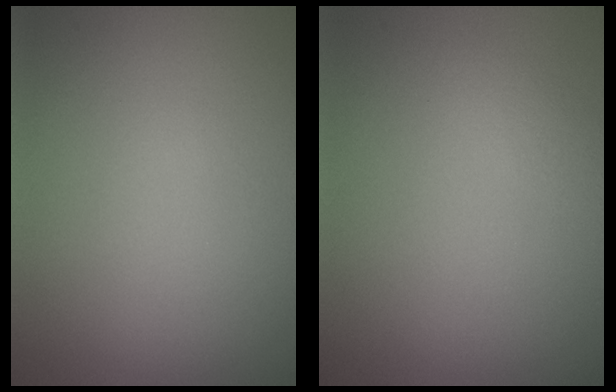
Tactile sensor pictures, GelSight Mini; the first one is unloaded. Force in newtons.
{"total": 0.8, "press": 0.8, "slide": 0.0}